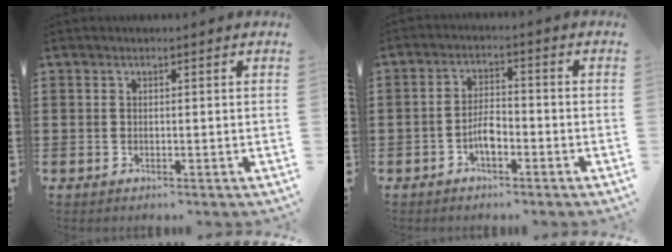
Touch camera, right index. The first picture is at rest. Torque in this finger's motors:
{"motor_torque": [2.14, 0.00, 0.62, 0.06]}